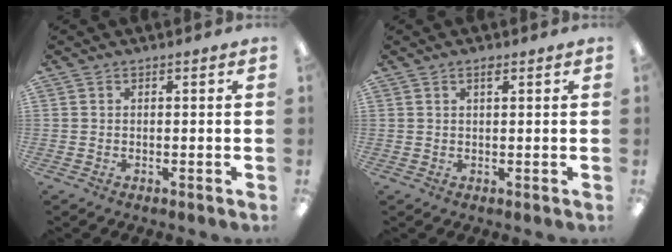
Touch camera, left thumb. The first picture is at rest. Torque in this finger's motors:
{"motor_torque": [-0.33, -0.26, -0.24, -0.08, -0.09]}